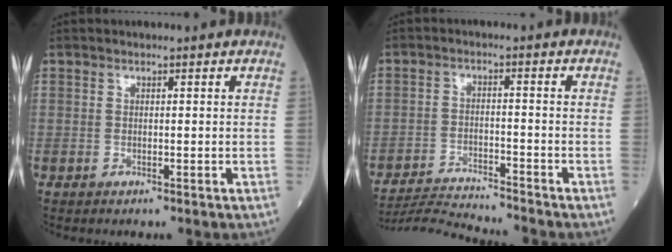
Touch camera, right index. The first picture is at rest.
{"total": 9.2, "force": [-9.0, -1.6, 1.4], "torque": [-0.021, -0.009, -0.157]}